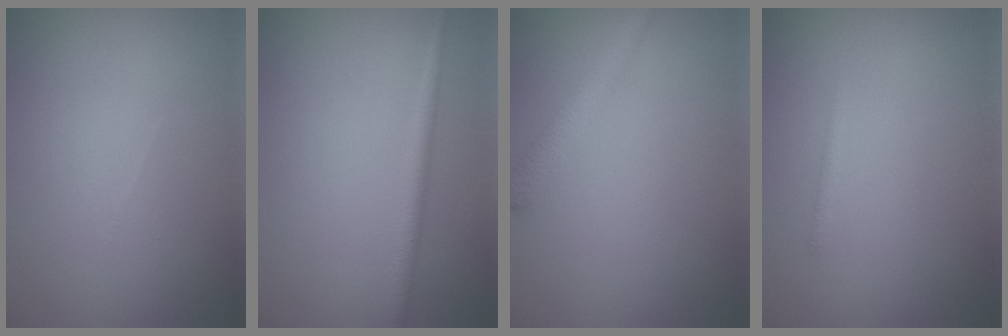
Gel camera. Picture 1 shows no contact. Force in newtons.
{"total": 1.9, "press": 1.9, "slide": 0.1}
{"total": 2.5, "press": 2.5, "slide": 0.1}
{"total": 0.6, "press": 0.6, "slide": 0.1}